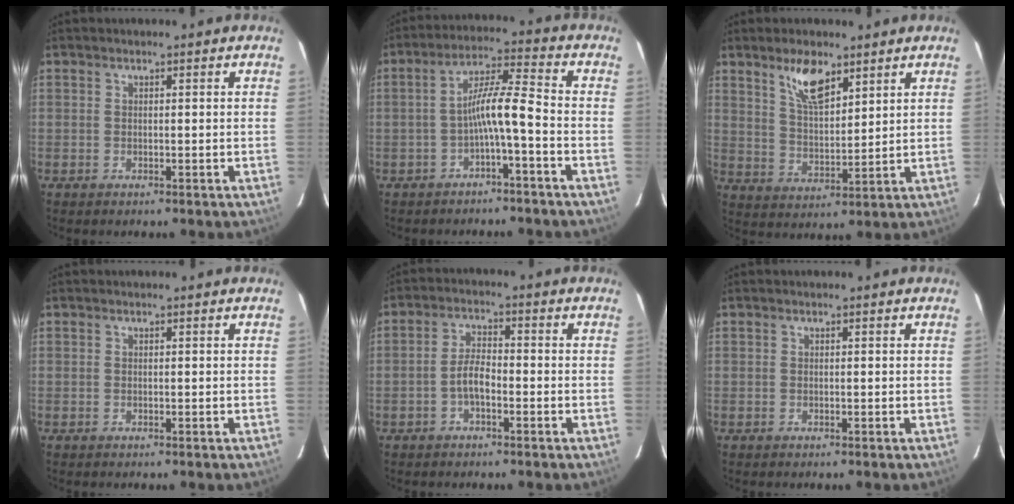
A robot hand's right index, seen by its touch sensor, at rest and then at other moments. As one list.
[{"total": 6.7, "force": [-2.8, 0.1, 6.1], "torque": [-0.129, 0.016, -0.049]}, {"total": 8.4, "force": [5.5, 3.2, 5.5], "torque": [-0.095, 0.001, 0.109]}, {"total": 0.0}, {"total": 4.0, "force": [-1.8, 1.5, 3.2], "torque": [-0.069, 0.011, -0.035]}, {"total": 0.0}]